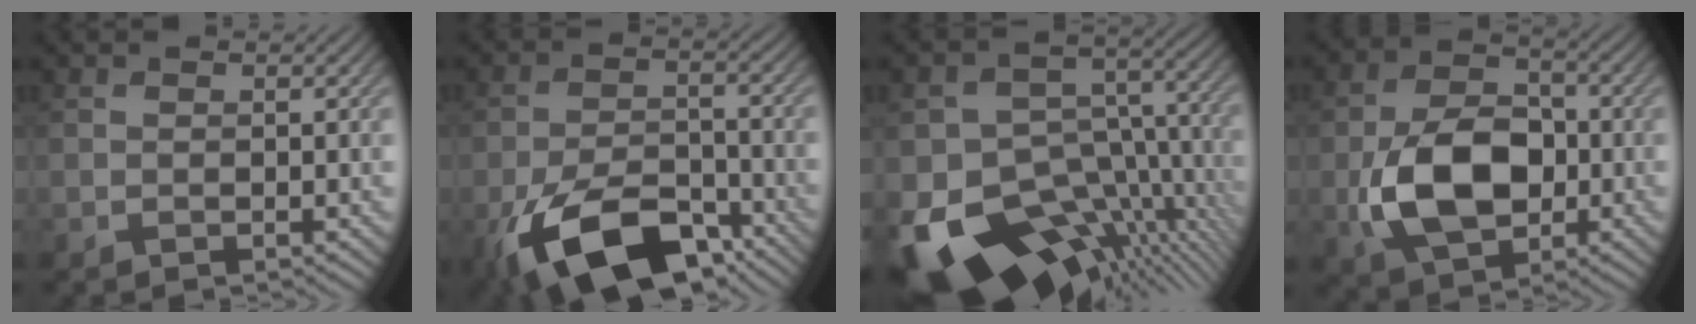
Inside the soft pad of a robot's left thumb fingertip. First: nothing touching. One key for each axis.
{"total": 13.6, "fx": -8.3, "fy": 6.5, "fz": 8.6, "tx": -0.172, "ty": -0.025, "tz": -0.150}
{"total": 17.7, "fx": -8.5, "fy": 11.1, "fz": 10.9, "tx": -0.178, "ty": -0.037, "tz": -0.109}
{"total": 10.2, "fx": -2.2, "fy": 6.7, "fz": 7.3, "tx": -0.153, "ty": -0.006, "tz": -0.040}